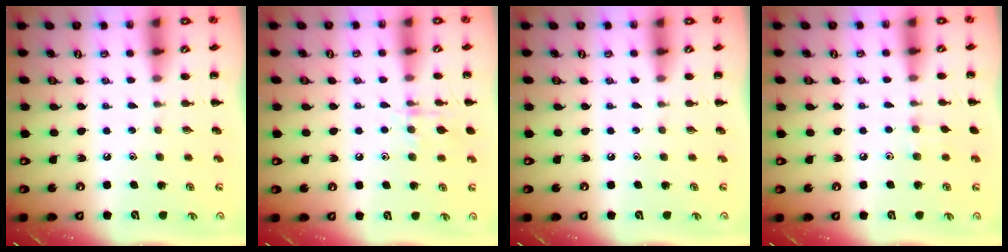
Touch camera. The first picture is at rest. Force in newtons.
{"total": 8.6, "press": 8.5, "slide": 1.3}
{"total": 0.0}
{"total": 5.2, "press": 4.9, "slide": 1.7}